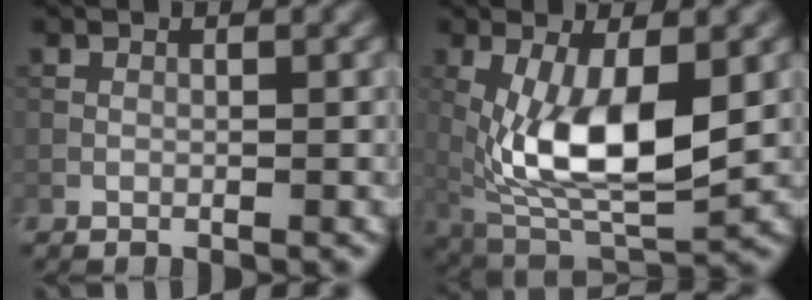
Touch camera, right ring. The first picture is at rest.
{"total": 10.3, "force": [0.0, 4.2, 9.4], "torque": [-0.181, -0.011, 0.005]}